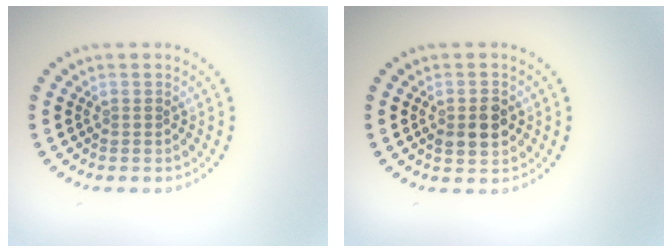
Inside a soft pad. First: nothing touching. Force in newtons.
{"total": 2.9, "press": 2.9, "slide": 0.2}